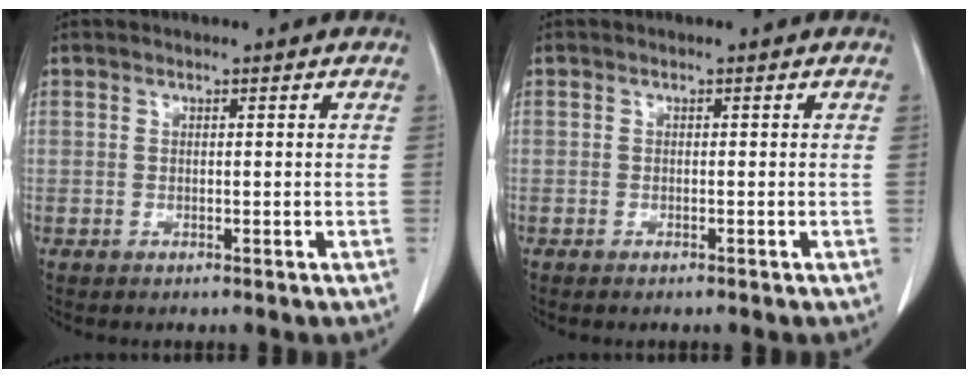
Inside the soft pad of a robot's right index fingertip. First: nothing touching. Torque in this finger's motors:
{"motor_torque": [-0.02, 0.02, -0.02, 0.01]}